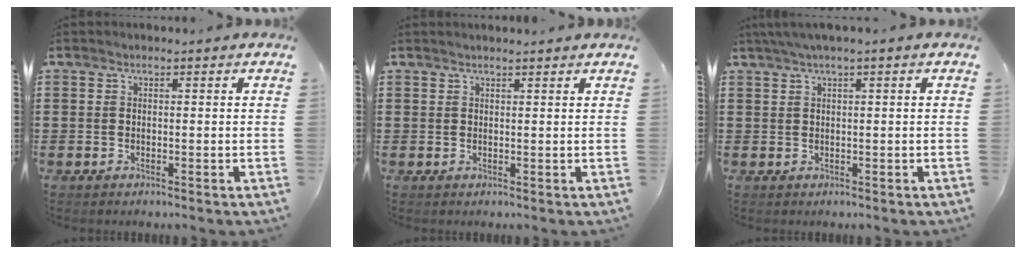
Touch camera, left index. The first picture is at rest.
{"total": 0.8, "force": [0.8, 0.0, 0.3], "torque": [-0.007, -0.001, 0.014]}
{"total": 1.7, "force": [0.5, -0.1, 1.6], "torque": [-0.027, -0.001, 0.009]}